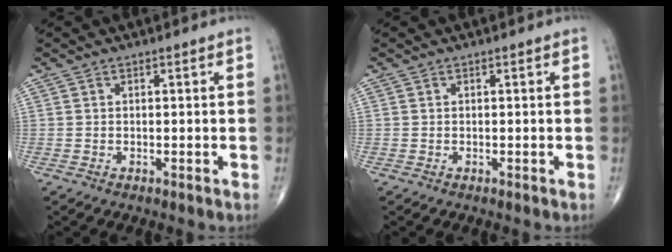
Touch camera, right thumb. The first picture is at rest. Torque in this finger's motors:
{"motor_torque": [0.00, 0.00, 0.00, 0.00, 0.00]}